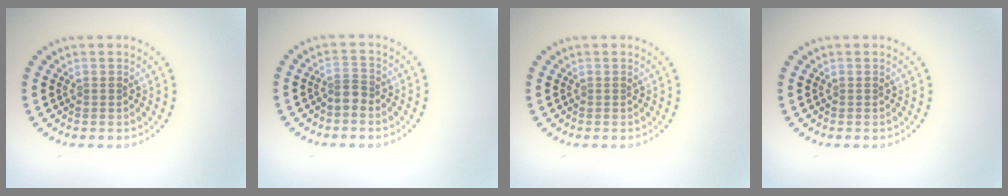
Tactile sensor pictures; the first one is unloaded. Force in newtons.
{"total": 1.3, "press": 0.9, "slide": 0.9}
{"total": 0.0}
{"total": 0.0}